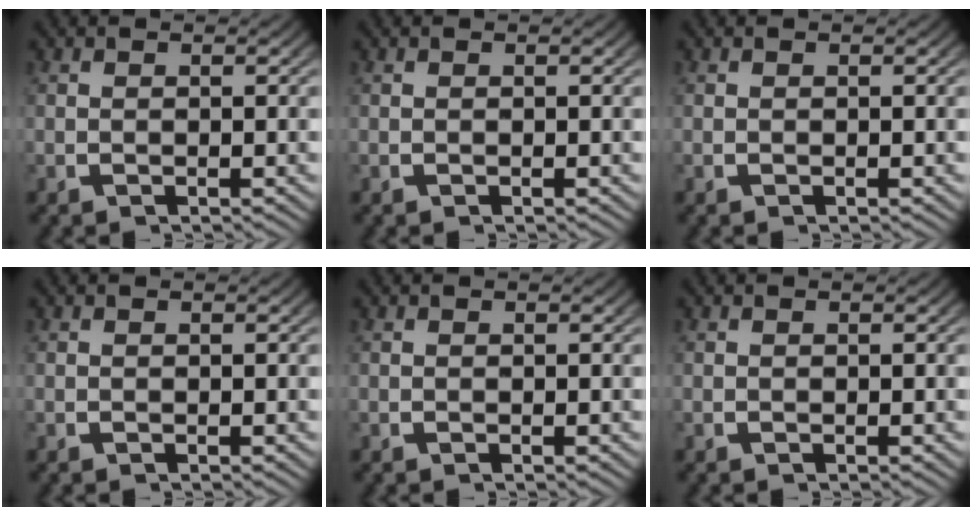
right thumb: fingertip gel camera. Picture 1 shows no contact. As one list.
[{"total": 0.0}, {"total": 0.0}, {"total": 0.0}, {"total": 0.0}, {"total": 0.0}]